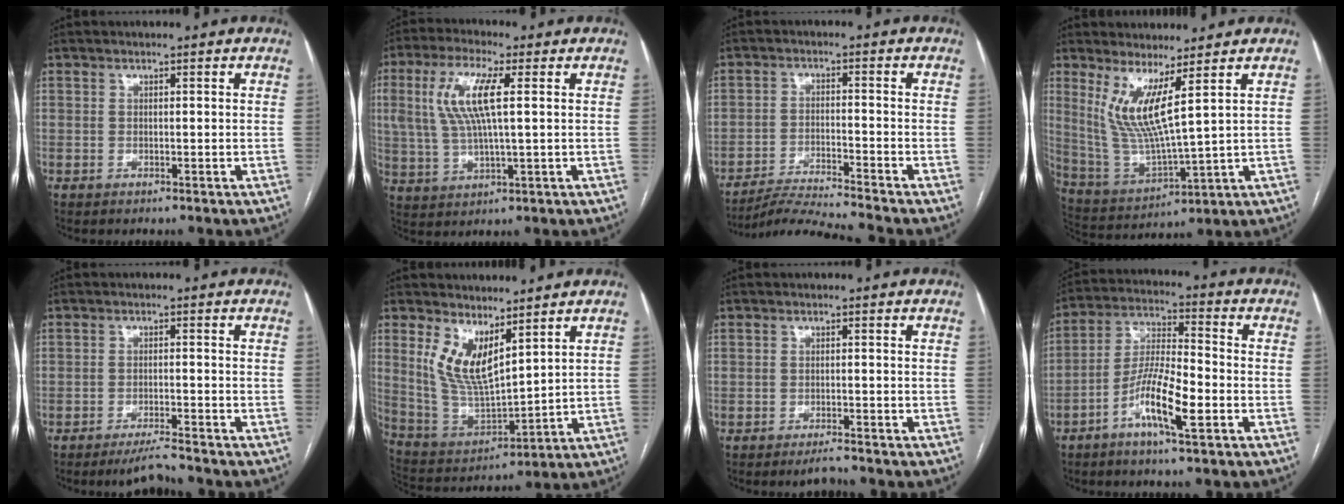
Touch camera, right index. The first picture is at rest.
{"total": 10.3, "force": [2.4, 2.3, 9.7], "torque": [-0.217, 0.010, 0.048]}
{"total": 8.7, "force": [-8.0, -2.7, 1.8], "torque": [-0.020, -0.017, -0.145]}
{"total": 9.4, "force": [4.3, 0.3, 8.4], "torque": [-0.185, -0.025, 0.094]}
{"total": 3.8, "force": [-3.5, -0.5, 1.4], "torque": [-0.024, -0.016, -0.062]}
{"total": 10.2, "force": [5.3, 3.6, 8.0], "torque": [-0.165, -0.009, 0.119]}
{"total": 2.1, "force": [-1.9, 0.0, 0.8], "torque": [-0.015, -0.007, -0.030]}
{"total": 10.3, "force": [-4.5, 1.5, 9.1], "torque": [-0.180, 0.002, -0.088]}